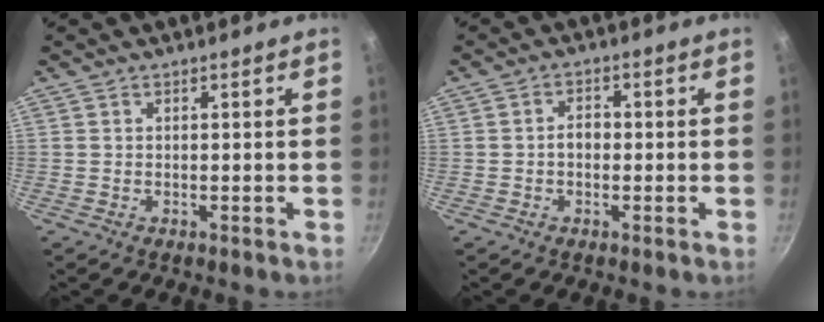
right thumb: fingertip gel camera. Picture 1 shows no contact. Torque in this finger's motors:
{"motor_torque": [-0.19, 0.48, 0.36, -0.21, -0.02]}